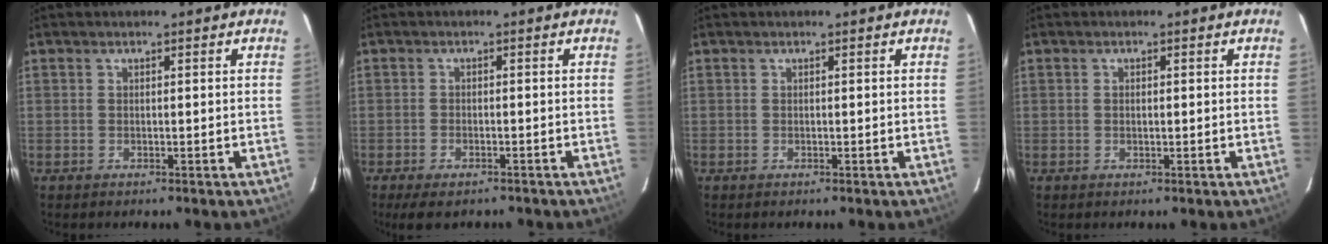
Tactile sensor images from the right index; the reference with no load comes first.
{"total": 5.3, "force": [-3.9, 2.0, 2.9], "torque": [-0.071, -0.019, -0.061]}
{"total": 0.0}
{"total": 0.7, "force": [0.0, 0.4, 0.6], "torque": [-0.011, 0.002, -0.001]}